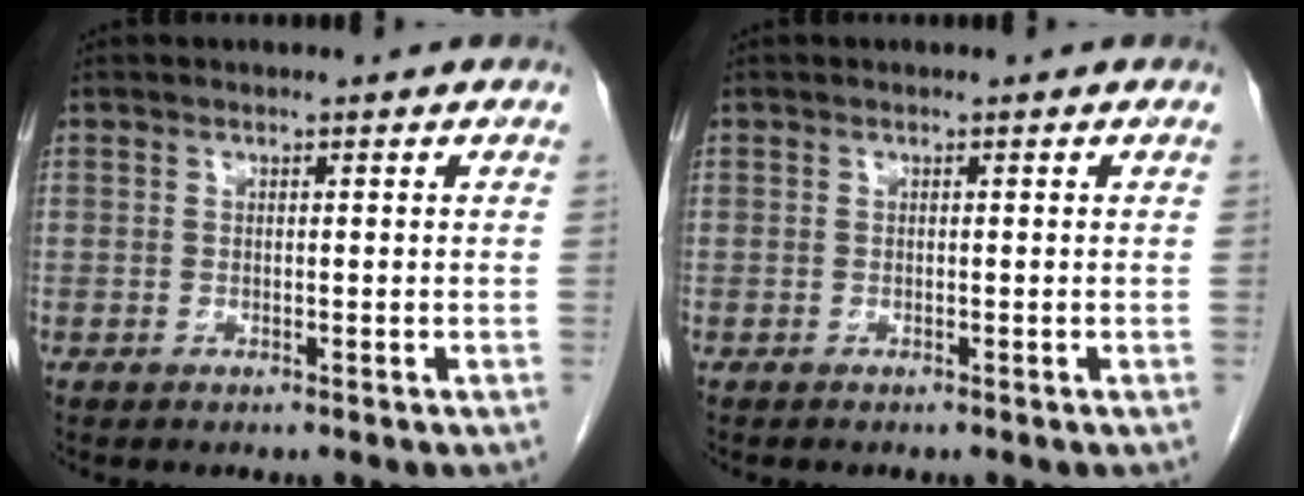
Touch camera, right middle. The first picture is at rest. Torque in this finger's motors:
{"motor_torque": [-0.18, -0.02, -0.03, 0.00]}